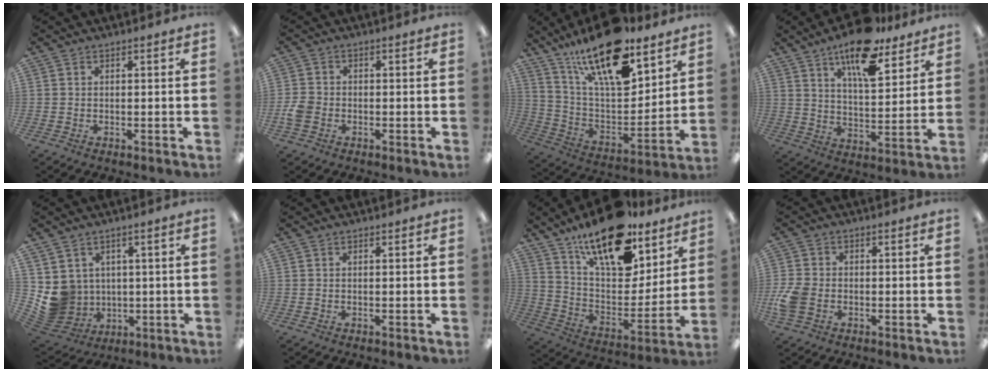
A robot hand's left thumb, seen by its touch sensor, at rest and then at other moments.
{"total": 3.8, "force": [-1.5, 2.8, 2.1], "torque": [-0.039, 0.008, -0.027]}
{"total": 23.0, "force": [15.8, 8.3, 14.5], "torque": [-0.258, -0.097, 0.269]}
{"total": 15.8, "force": [11.3, 5.7, 9.4], "torque": [-0.146, -0.060, 0.188]}
{"total": 7.8, "force": [1.3, 7.6, 1.4], "torque": [-0.064, -0.017, 0.036]}
{"total": 0.0}
{"total": 21.0, "force": [15.8, 8.2, 11.2], "torque": [-0.196, -0.103, 0.276]}
{"total": 6.3, "force": [-1.8, 4.6, 4.0], "torque": [-0.088, 0.008, -0.033]}